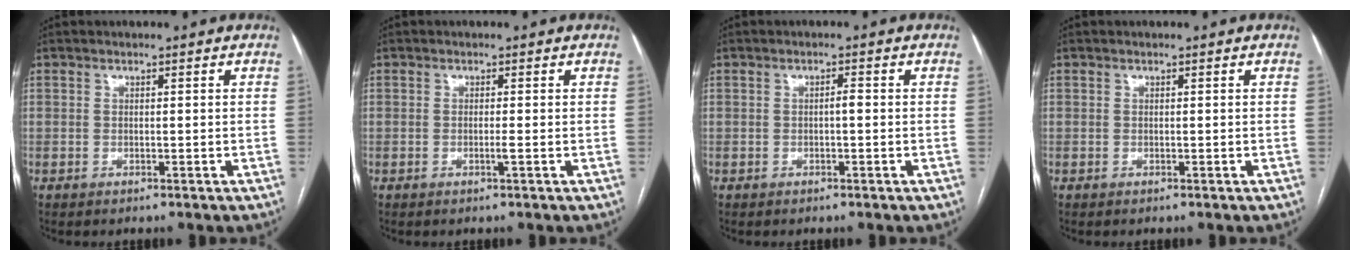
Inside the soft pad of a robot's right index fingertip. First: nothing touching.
{"total": 1.0, "force": [-0.3, -0.3, 0.9], "torque": [-0.014, -0.001, -0.007]}
{"total": 1.1, "force": [-0.2, 0.2, 1.1], "torque": [-0.016, 0.002, -0.003]}
{"total": 0.0}